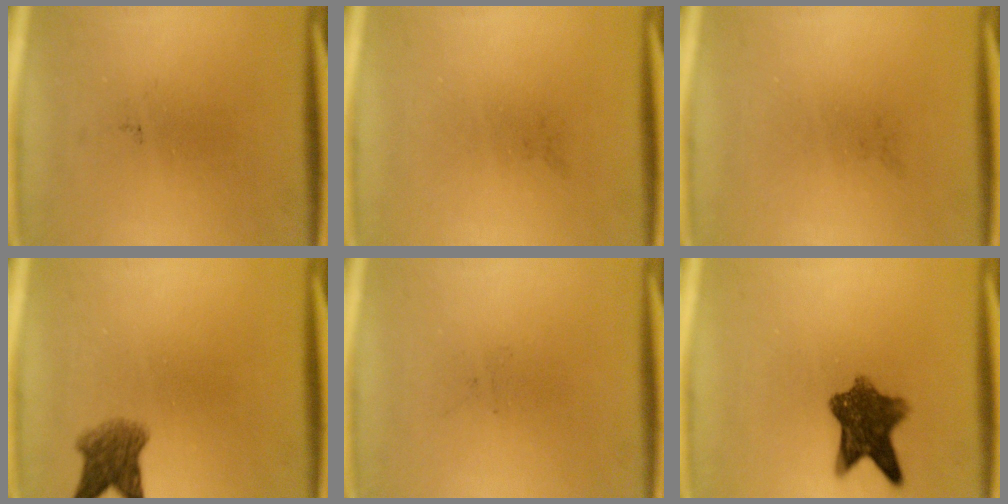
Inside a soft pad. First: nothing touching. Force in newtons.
{"total": 0.0}
{"total": 0.0}
{"total": 4.6}
{"total": 0.0}
{"total": 8.5}